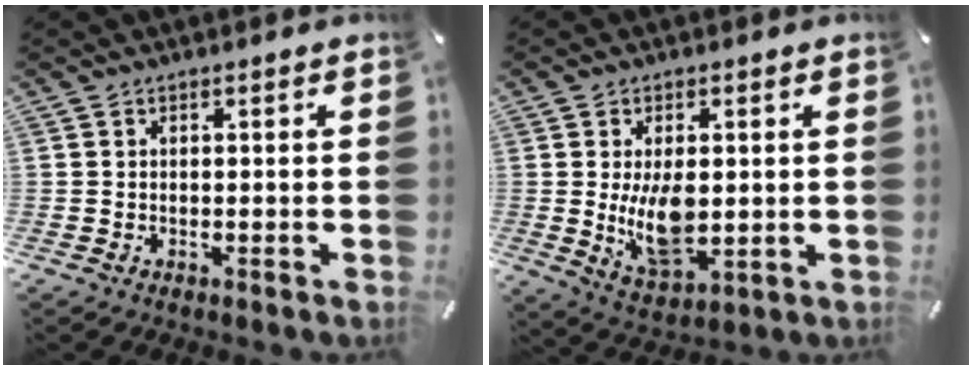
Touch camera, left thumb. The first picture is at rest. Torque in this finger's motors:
{"motor_torque": [0.92, 1.20, 0.24, 0.00, 0.26]}